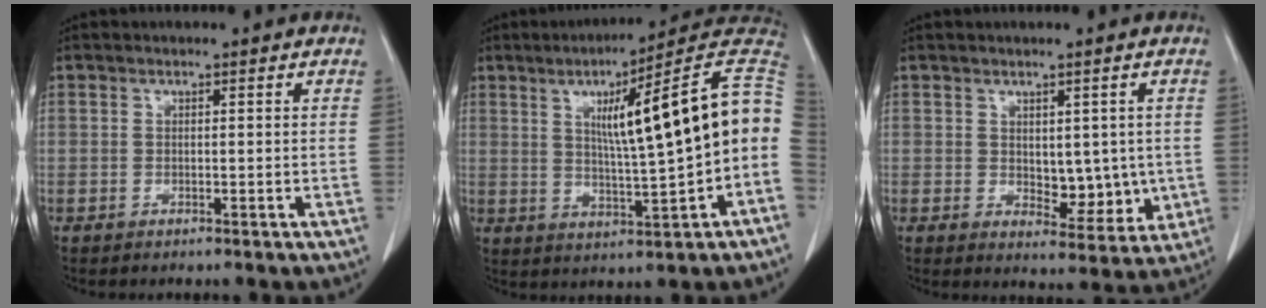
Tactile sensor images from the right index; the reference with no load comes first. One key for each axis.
{"total": 17.2, "fx": 1.7, "fy": 0.6, "fz": 17.1, "tx": -0.227, "ty": 0.029, "tz": 0.023}
{"total": 6.3, "fx": 0.2, "fy": 3.5, "fz": 5.3, "tx": -0.056, "ty": -0.007, "tz": 0.017}